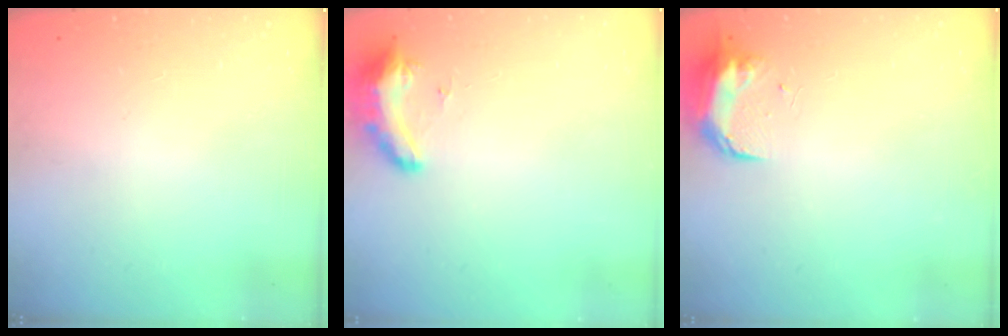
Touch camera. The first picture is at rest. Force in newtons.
{"total": 8.7, "press": 8.5, "slide": 1.6}
{"total": 8.9, "press": 8.9, "slide": 0.8}